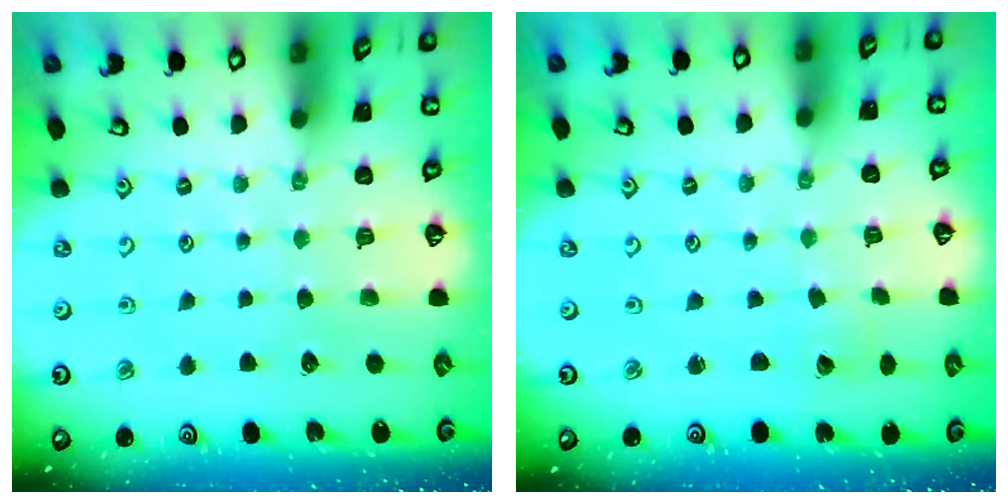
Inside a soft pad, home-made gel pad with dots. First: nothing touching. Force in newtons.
{"total": 0.0}